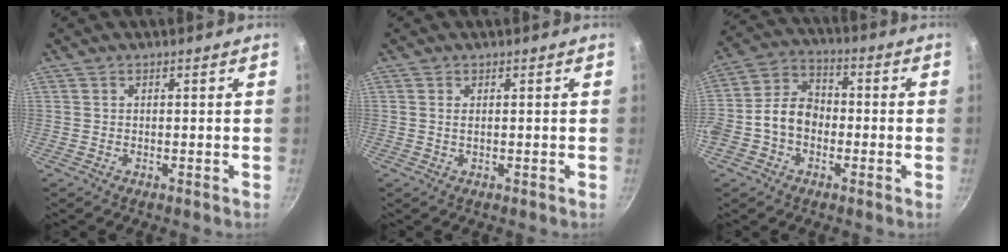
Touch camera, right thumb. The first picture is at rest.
{"total": 1.1, "force": [0.2, 0.5, 0.9], "torque": [-0.017, 0.000, 0.003]}
{"total": 10.1, "force": [-2.0, 7.7, 6.2], "torque": [-0.084, 0.037, -0.054]}